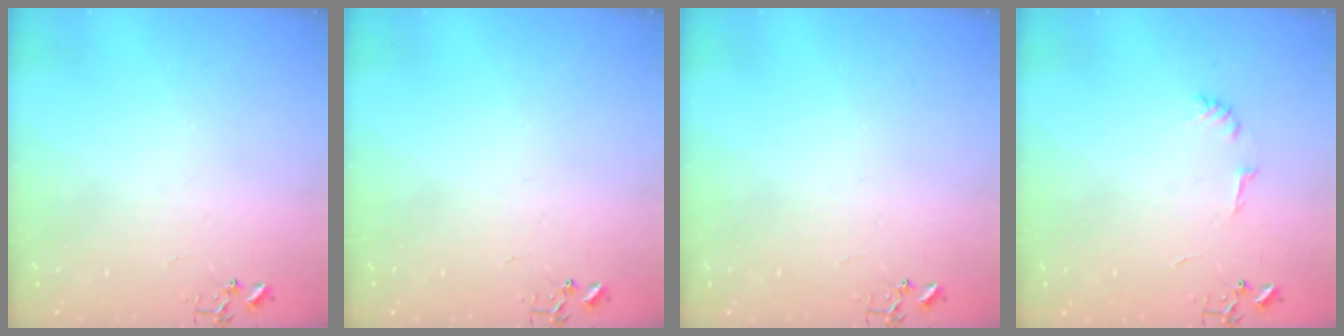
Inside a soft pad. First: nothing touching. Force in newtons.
{"total": 0.0}
{"total": 0.0}
{"total": 4.3, "press": 4.3, "slide": 0.5}